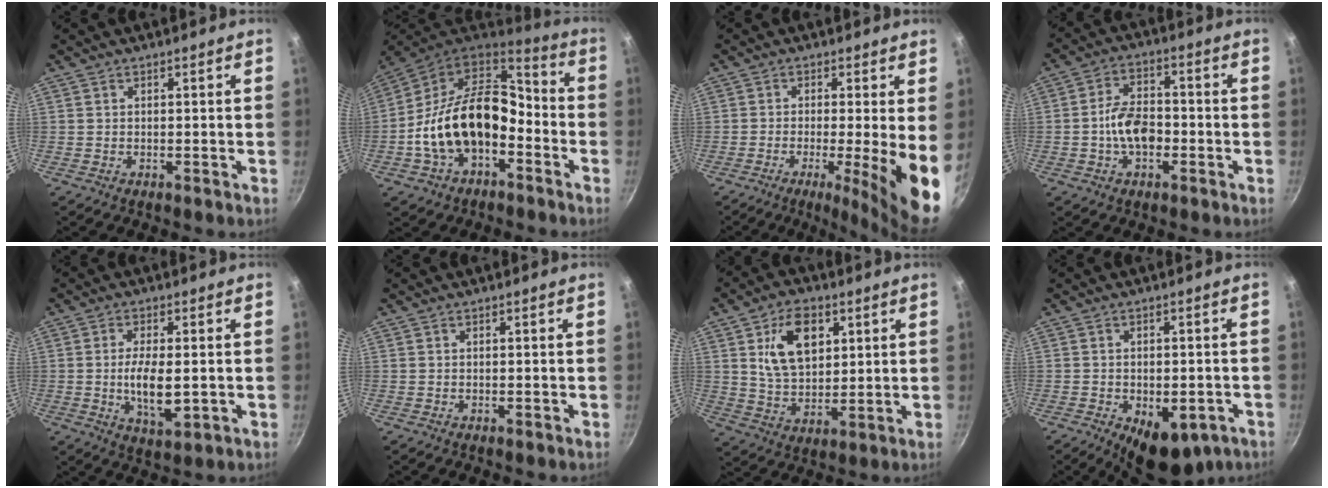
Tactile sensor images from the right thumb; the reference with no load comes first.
{"total": 20.5, "force": [-4.7, 13.1, 15.0], "torque": [-0.244, 0.061, -0.090]}
{"total": 10.5, "force": [-2.0, 1.1, 10.2], "torque": [-0.145, -0.008, -0.032]}
{"total": 8.4, "force": [-1.9, 5.1, 6.4], "torque": [-0.097, 0.026, -0.039]}
{"total": 8.0, "force": [-0.5, 3.1, 7.4], "torque": [-0.139, -0.008, -0.006]}
{"total": 0.0}
{"total": 13.0, "force": [4.5, 8.2, 9.0], "torque": [-0.122, -0.016, 0.082]}
{"total": 10.1, "force": [-4.4, 5.5, 7.3], "torque": [-0.068, 0.008, -0.045]}